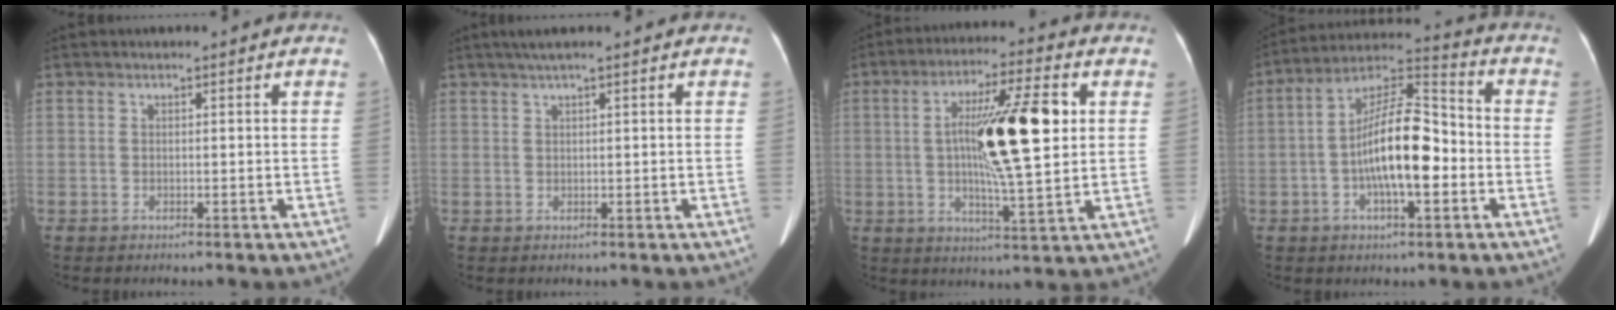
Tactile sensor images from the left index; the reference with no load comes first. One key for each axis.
{"total": 2.4, "fx": 1.6, "fy": -0.3, "fz": 1.8, "tx": -0.041, "ty": 0.016, "tz": 0.035}
{"total": 15.0, "fx": 1.9, "fy": 1.6, "fz": 14.8, "tx": -0.257, "ty": 0.007, "tz": 0.029}
{"total": 13.3, "fx": -2.5, "fy": 3.7, "fz": 12.5, "tx": -0.232, "ty": 0.024, "tz": -0.047}